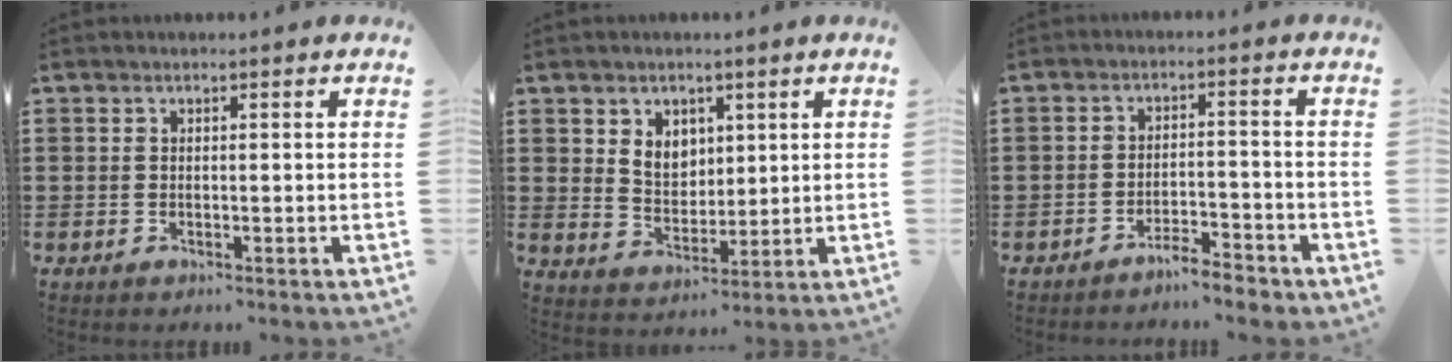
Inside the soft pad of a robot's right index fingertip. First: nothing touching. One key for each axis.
{"total": 4.6, "fx": 2.2, "fy": 3.7, "fz": 1.7, "tx": -0.041, "ty": 0.009, "tz": 0.039}
{"total": 3.6, "fx": -3.5, "fy": 0.2, "fz": 0.8, "tx": -0.017, "ty": 0.002, "tz": -0.072}